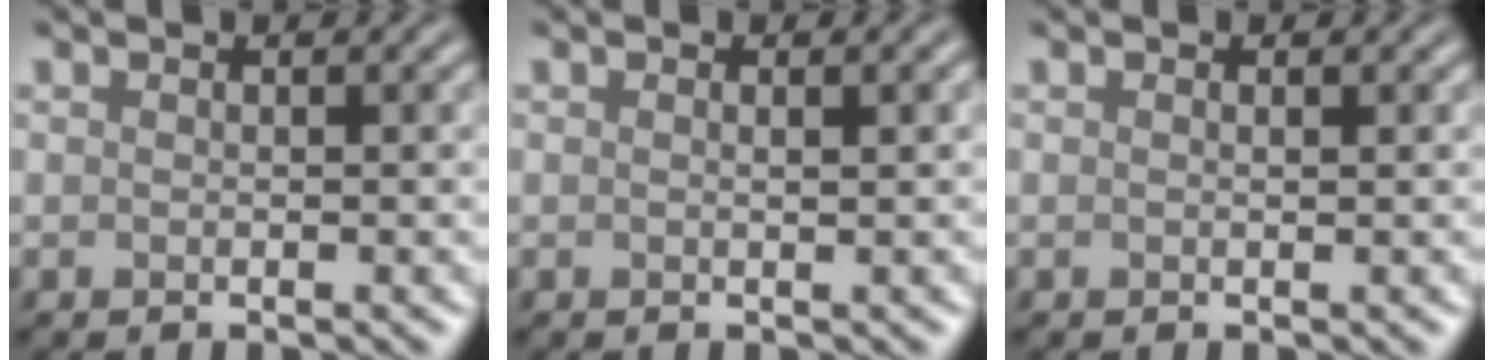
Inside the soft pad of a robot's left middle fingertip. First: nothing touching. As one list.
[{"total": 0.9, "force": [0.3, 0.2, 0.9], "torque": [-0.011, 0.003, 0.003]}, {"total": 0.0}]